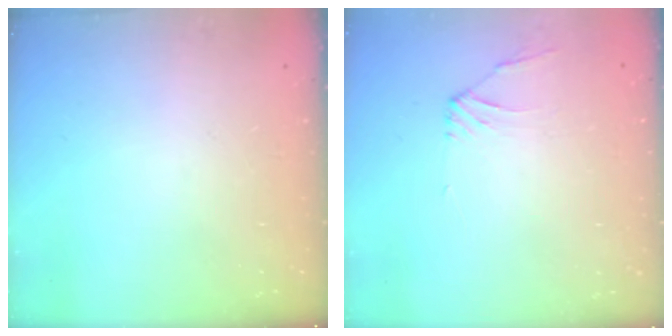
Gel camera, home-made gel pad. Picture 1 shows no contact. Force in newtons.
{"total": 0.7, "press": 0.6, "slide": 0.4}